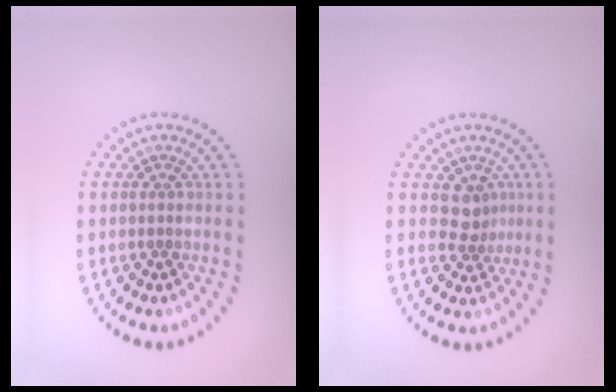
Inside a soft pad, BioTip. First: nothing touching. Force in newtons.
{"total": 1.9, "press": 1.6, "slide": 1.1}